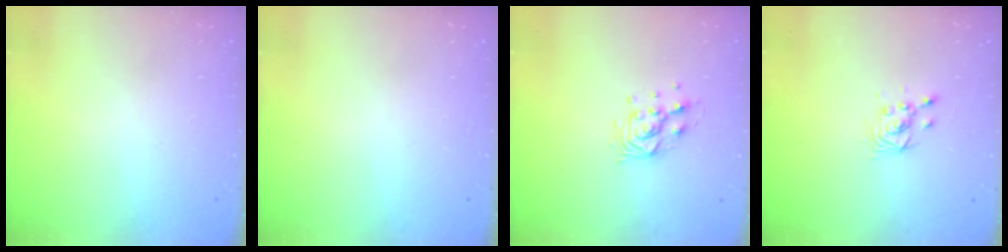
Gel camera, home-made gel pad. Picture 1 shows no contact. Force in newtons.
{"total": 0.0}
{"total": 9.0, "press": 8.9, "slide": 1.5}
{"total": 2.9, "press": 2.9, "slide": 0.1}